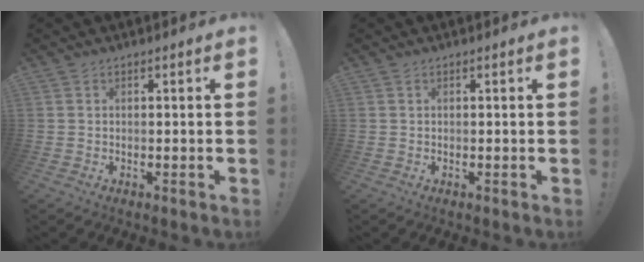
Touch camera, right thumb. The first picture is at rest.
{"total": 0.0}